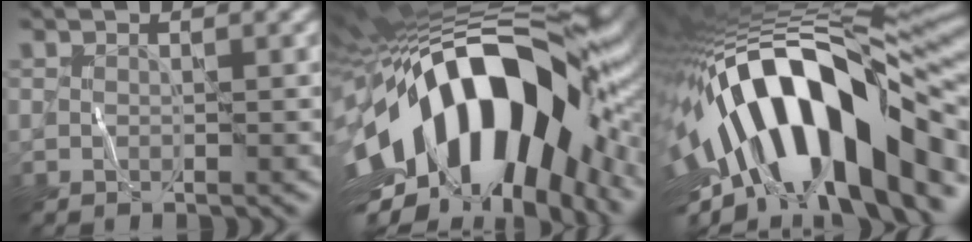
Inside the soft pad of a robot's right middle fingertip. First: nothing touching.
{"total": 20.0, "force": [-2.4, 10.2, 17.1], "torque": [-0.277, -0.001, -0.050]}
{"total": 18.7, "force": [-2.9, 7.9, 16.6], "torque": [-0.263, 0.047, -0.064]}